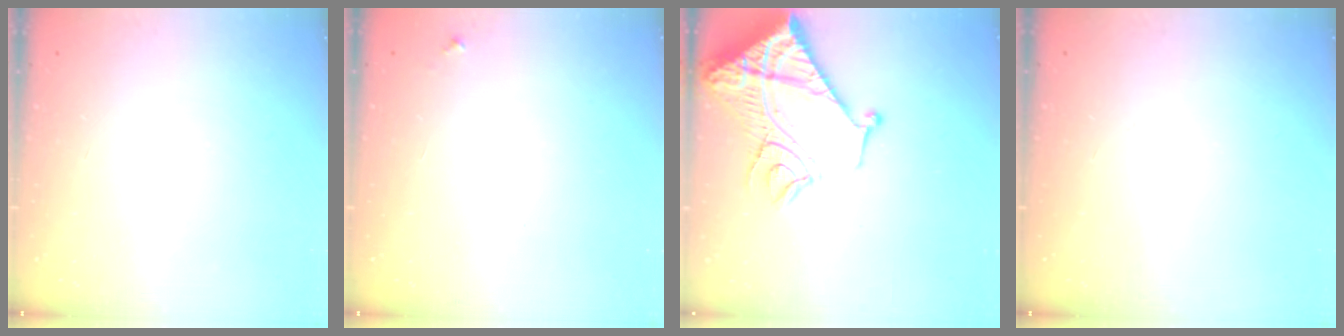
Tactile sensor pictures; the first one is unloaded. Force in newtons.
{"total": 3.3, "press": 3.2, "slide": 0.3}
{"total": 19.7, "press": 19.6, "slide": 2.1}
{"total": 0.0}